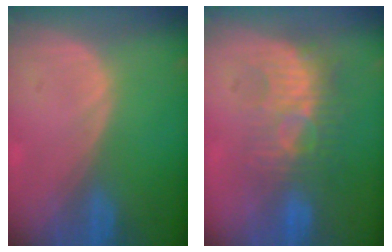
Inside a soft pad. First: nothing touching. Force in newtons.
{"total": 8.7, "press": 8.1, "slide": 3.2}